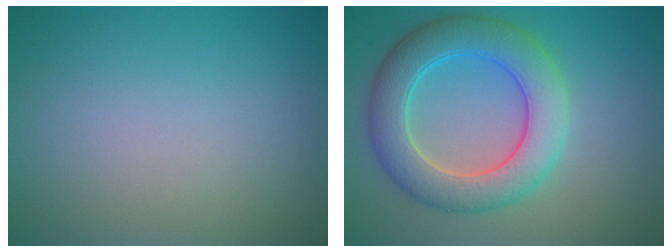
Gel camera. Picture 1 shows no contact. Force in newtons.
{"total": 6.9, "press": 6.9, "slide": 0.5}